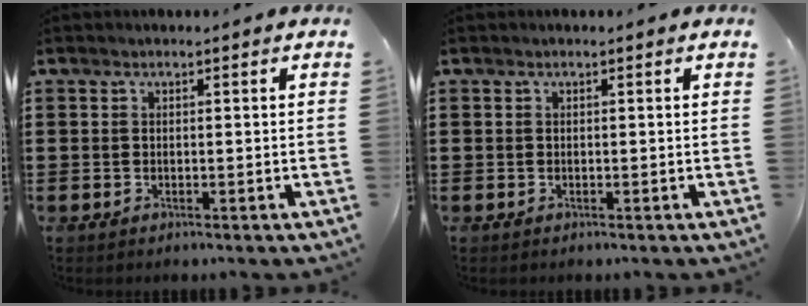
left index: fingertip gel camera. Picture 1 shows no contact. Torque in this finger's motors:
{"motor_torque": [0.00, 0.00, 0.01, 0.00]}